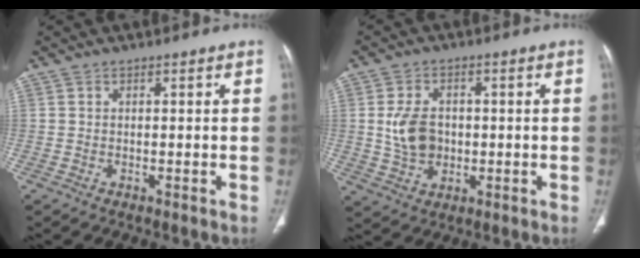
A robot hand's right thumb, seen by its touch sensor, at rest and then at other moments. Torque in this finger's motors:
{"motor_torque": [0.39, 0.33, 0.77, 0.16, 0.20]}